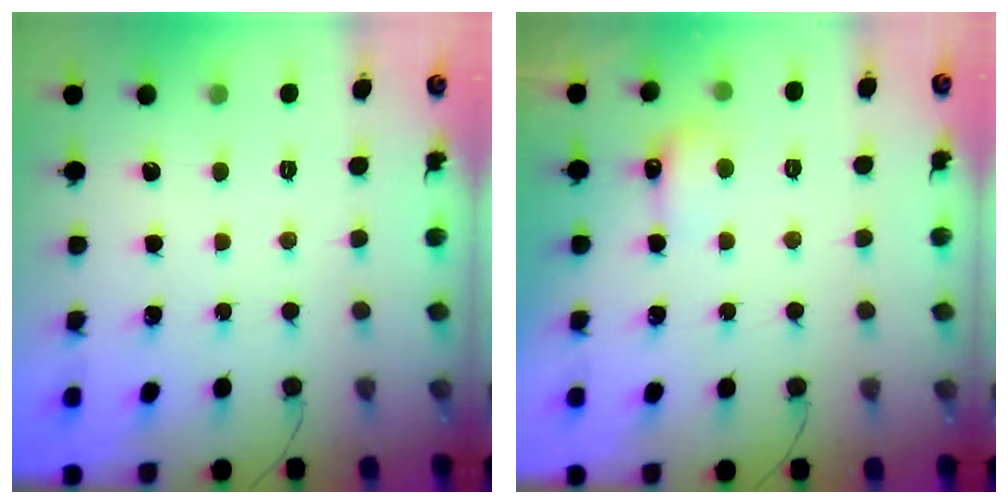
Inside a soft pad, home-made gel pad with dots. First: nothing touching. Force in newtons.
{"total": 5.0, "press": 5.0, "slide": 0.9}